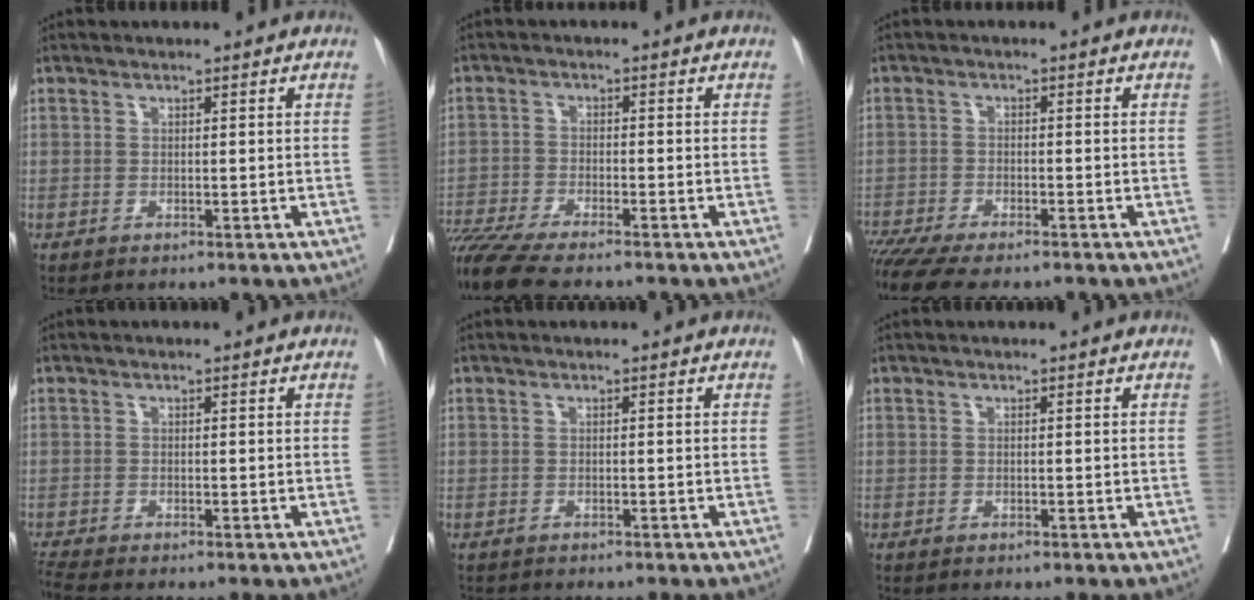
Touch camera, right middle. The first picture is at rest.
{"total": 9.7, "force": [-8.3, 0.6, 5.0], "torque": [-0.091, -0.023, -0.143]}
{"total": 10.9, "force": [-9.1, 2.0, 5.7], "torque": [-0.100, -0.016, -0.147]}
{"total": 2.2, "force": [-2.1, -0.6, 0.4], "torque": [-0.017, -0.013, -0.045]}
{"total": 2.5, "force": [-2.3, 0.6, 0.8], "torque": [-0.014, -0.005, -0.034]}
{"total": 0.9, "force": [-0.8, 0.1, 0.4], "torque": [-0.012, -0.004, -0.012]}